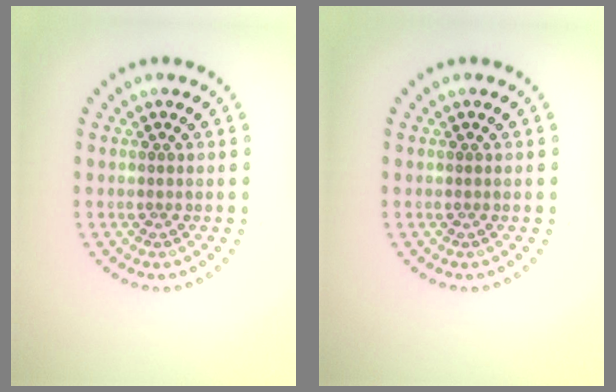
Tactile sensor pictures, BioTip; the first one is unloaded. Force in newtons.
{"total": 0.0}